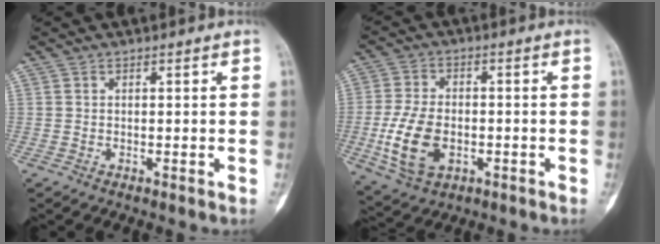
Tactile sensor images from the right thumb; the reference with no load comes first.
{"total": 11.4, "force": [-2.7, 7.1, 8.5], "torque": [-0.165, 0.004, -0.043]}